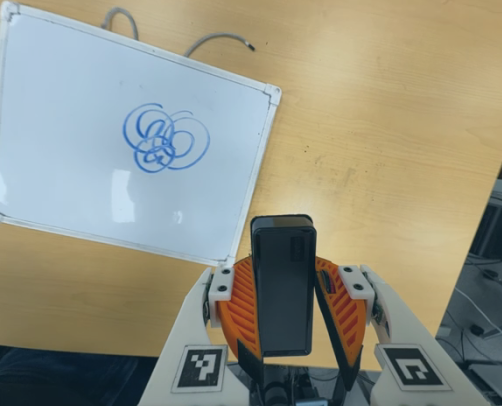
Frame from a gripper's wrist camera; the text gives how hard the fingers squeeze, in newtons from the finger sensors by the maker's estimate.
{"total": 4.8, "left": 4.8, "right": 4.8}